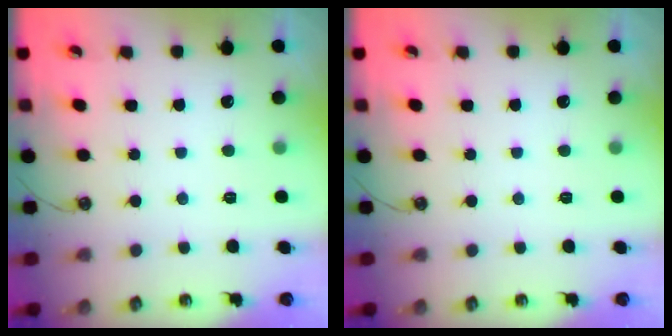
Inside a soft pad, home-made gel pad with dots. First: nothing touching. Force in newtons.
{"total": 0.0}